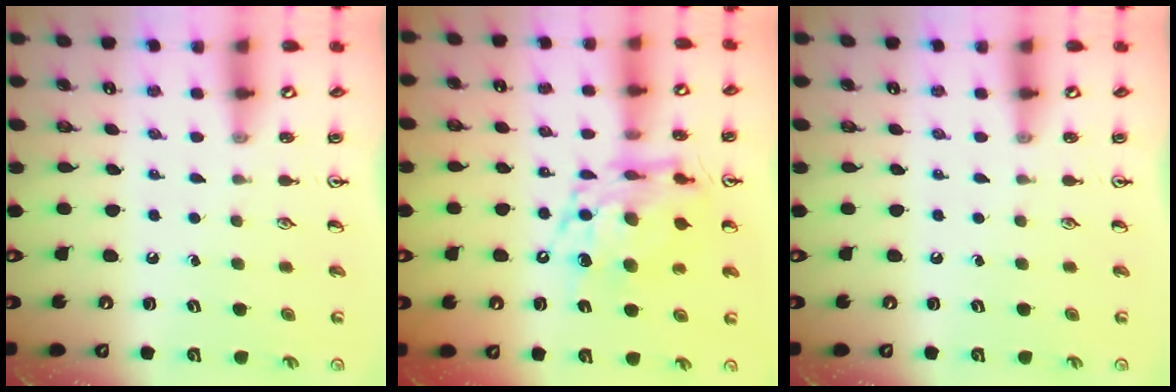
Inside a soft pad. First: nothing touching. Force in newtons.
{"total": 13.7, "press": 13.6, "slide": 1.2}
{"total": 0.0}